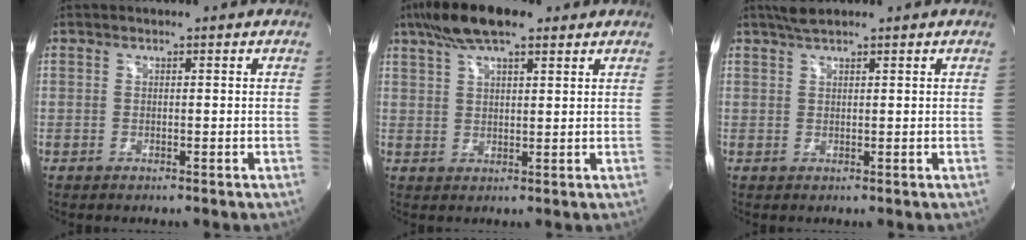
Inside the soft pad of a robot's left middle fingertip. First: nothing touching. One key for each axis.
{"total": 9.7, "fx": 6.6, "fy": 2.6, "fz": 6.7, "tx": -0.127, "ty": 0.025, "tz": 0.113}
{"total": 2.3, "fx": 2.0, "fy": 0.2, "fz": 1.2, "tx": -0.028, "ty": 0.010, "tz": 0.038}